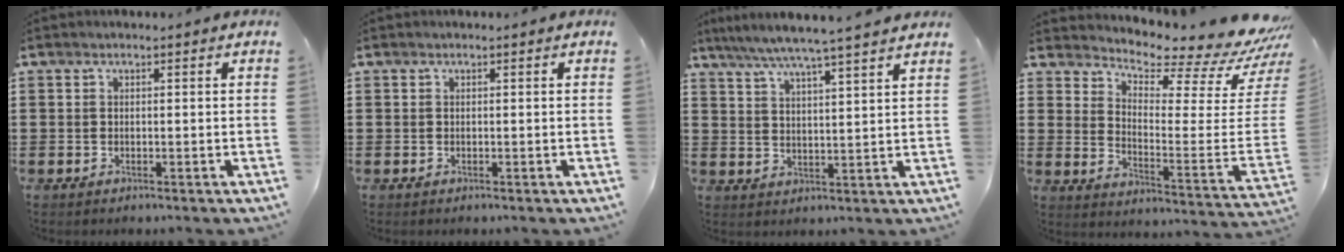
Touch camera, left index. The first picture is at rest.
{"total": 0.0}
{"total": 5.5, "force": [4.9, -0.6, 2.5], "torque": [-0.064, -0.025, 0.084]}
{"total": 5.0, "force": [4.4, 0.6, 2.3], "torque": [-0.047, -0.067, 0.065]}